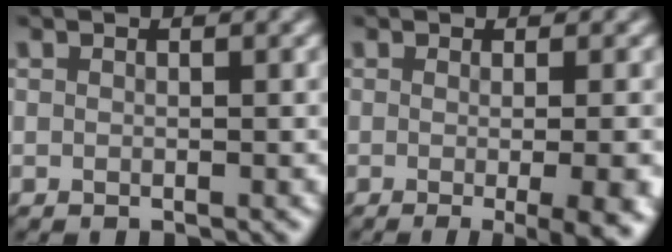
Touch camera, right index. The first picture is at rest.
{"total": 6.9, "force": [-2.9, 1.6, 6.1], "torque": [-0.067, -0.005, -0.041]}